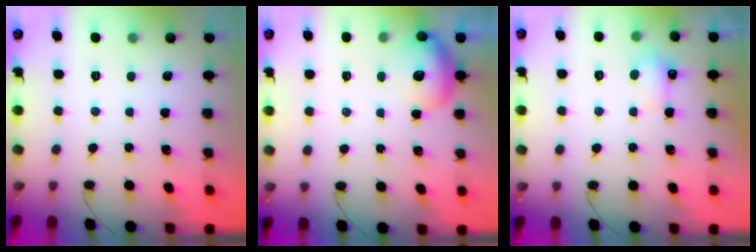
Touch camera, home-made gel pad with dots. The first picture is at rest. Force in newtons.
{"total": 13.0, "press": 11.7, "slide": 5.5}
{"total": 3.6, "press": 3.5, "slide": 1.0}